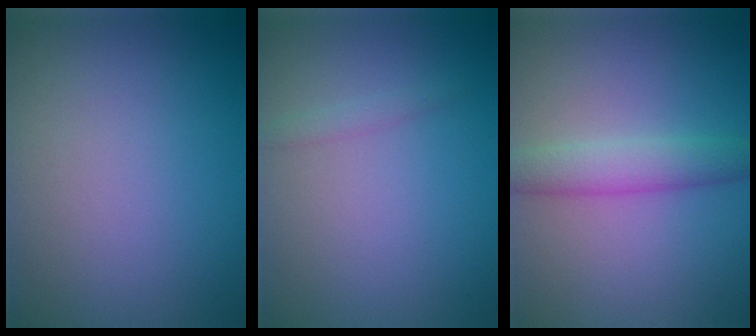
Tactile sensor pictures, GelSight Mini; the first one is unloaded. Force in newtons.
{"total": 0.8, "press": 0.8, "slide": 0.0}
{"total": 3.2, "press": 3.2, "slide": 0.2}